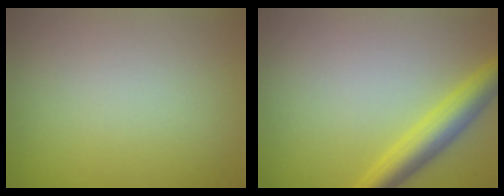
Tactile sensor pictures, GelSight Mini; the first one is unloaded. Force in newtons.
{"total": 4.1, "press": 4.1, "slide": 0.2}